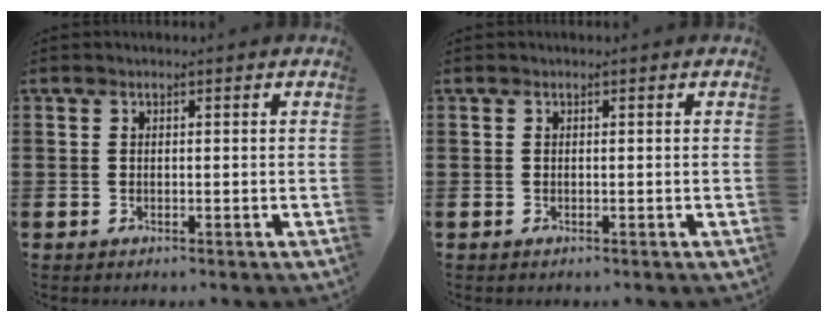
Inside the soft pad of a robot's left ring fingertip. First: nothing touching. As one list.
[{"total": 0.0}]